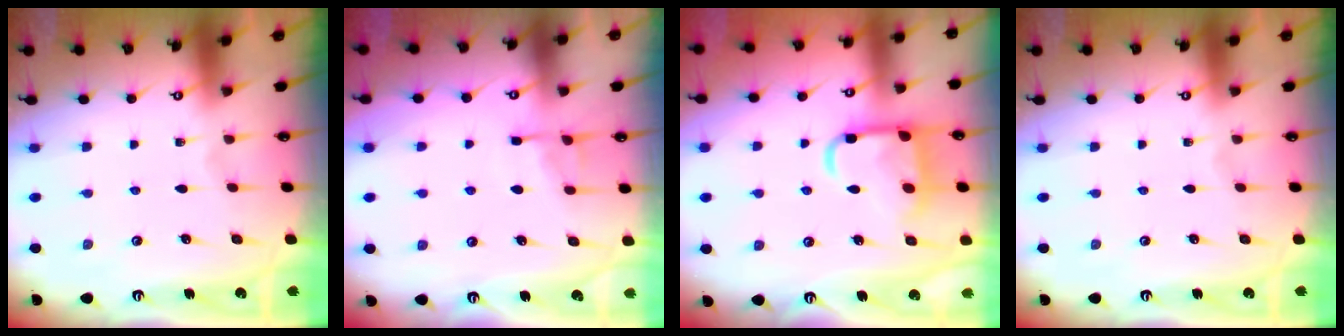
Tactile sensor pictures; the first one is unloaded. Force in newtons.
{"total": 5.9, "press": 5.9, "slide": 0.2}
{"total": 14.1, "press": 14.1, "slide": 1.3}
{"total": 0.0}